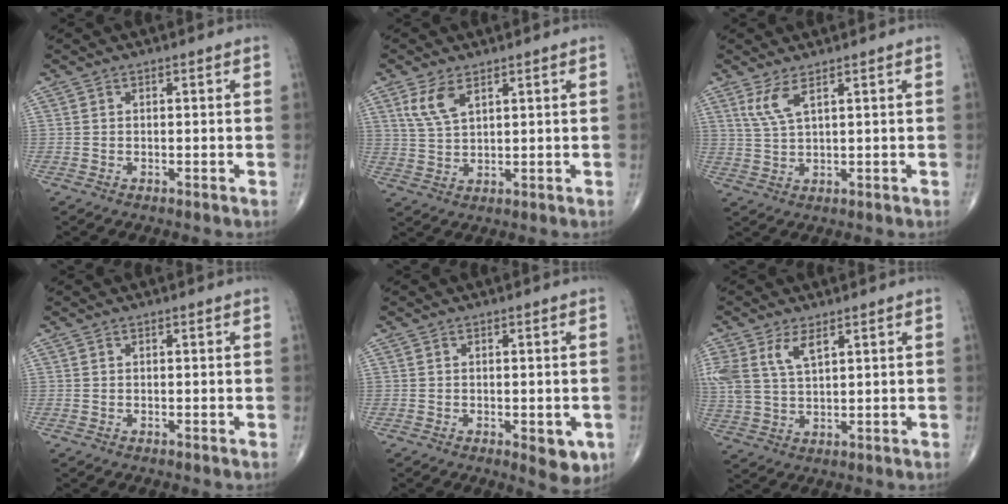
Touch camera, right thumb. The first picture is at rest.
{"total": 5.4, "force": [2.9, 2.4, 3.9], "torque": [-0.082, -0.007, 0.067]}
{"total": 4.1, "force": [2.3, 0.8, 3.3], "torque": [-0.079, -0.011, 0.058]}
{"total": 0.0}
{"total": 5.4, "force": [-1.8, 2.3, 4.5], "torque": [-0.040, -0.007, -0.017]}
{"total": 8.8, "force": [4.1, 4.3, 6.5], "torque": [-0.148, -0.002, 0.090]}